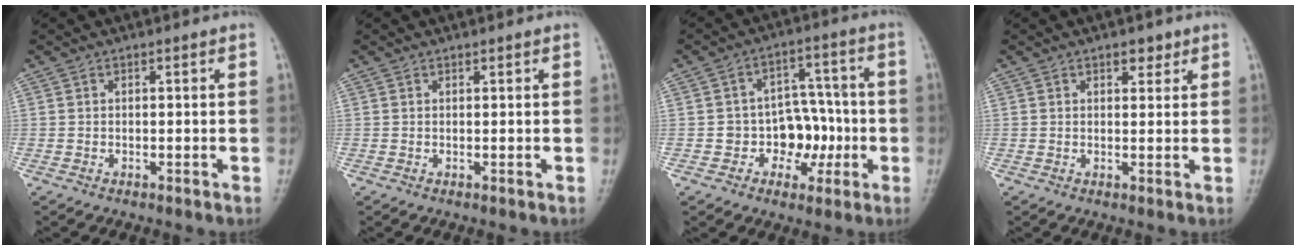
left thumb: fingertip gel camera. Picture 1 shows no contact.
{"total": 0.0}
{"total": 9.5, "force": [-2.2, 7.3, 5.7], "torque": [-0.028, 0.037, -0.035]}
{"total": 2.3, "force": [1.4, 1.4, 1.2], "torque": [0.002, -0.006, 0.018]}